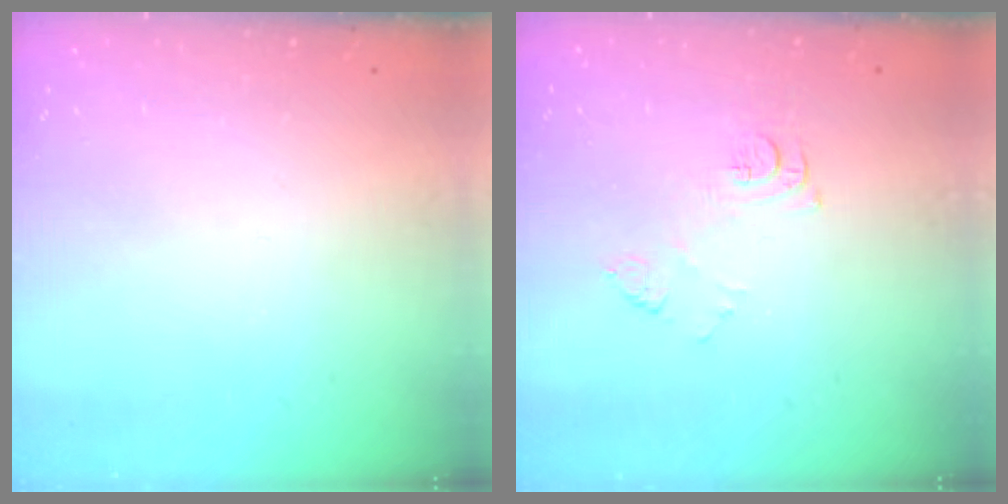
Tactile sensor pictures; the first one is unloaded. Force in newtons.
{"total": 7.2, "press": 7.2, "slide": 0.7}